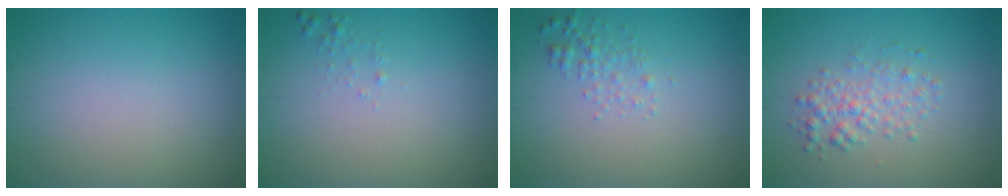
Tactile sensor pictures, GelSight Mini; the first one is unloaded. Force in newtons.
{"total": 0.6, "press": 0.6, "slide": 0.0}
{"total": 1.5, "press": 1.5, "slide": 0.1}
{"total": 2.5, "press": 2.5, "slide": 0.0}